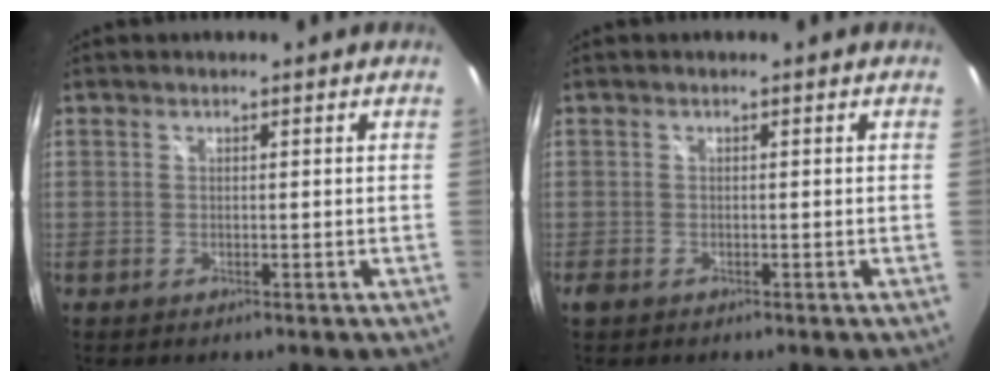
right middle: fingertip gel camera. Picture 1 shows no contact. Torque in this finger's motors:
{"motor_torque": [0.19, -0.41, 0.01, 0.03]}